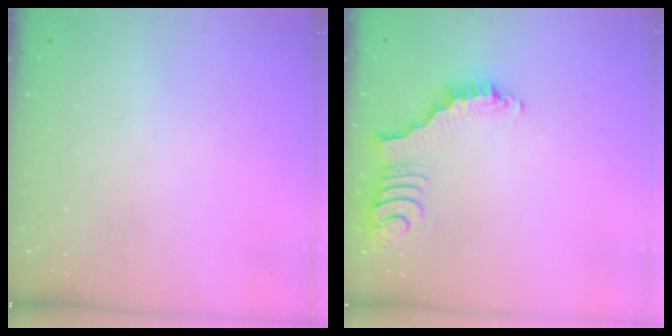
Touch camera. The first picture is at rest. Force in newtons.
{"total": 3.7, "press": 3.6, "slide": 0.7}